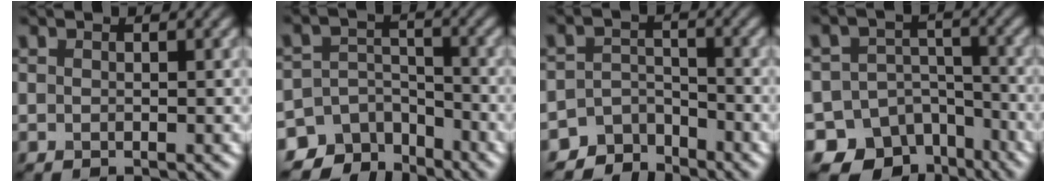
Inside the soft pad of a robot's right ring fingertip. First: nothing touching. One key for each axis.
{"total": 7.4, "fx": -5.8, "fy": 4.3, "fz": 1.2, "tx": 0.003, "ty": 0.003, "tz": -0.093}
{"total": 3.9, "fx": -3.4, "fy": 1.8, "fz": 0.0, "tx": 0.014, "ty": 0.001, "tz": -0.064}
{"total": 11.8, "fx": -7.7, "fy": 8.4, "fz": 2.7, "tx": -0.036, "ty": -0.015, "tz": -0.122}